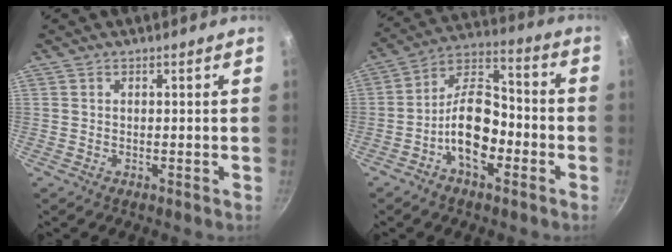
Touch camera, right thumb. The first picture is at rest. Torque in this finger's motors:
{"motor_torque": [0.66, 0.61, 0.05, -0.08, 0.31]}